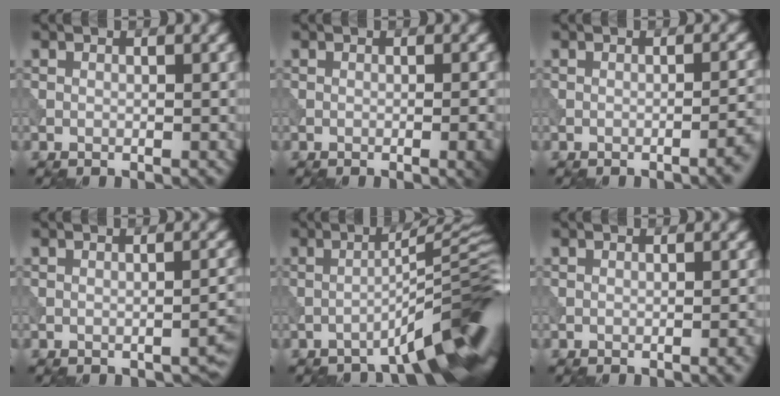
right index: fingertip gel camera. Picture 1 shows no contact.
{"total": 2.5, "force": [-0.6, 0.7, 2.3], "torque": [-0.023, 0.003, -0.009]}
{"total": 2.6, "force": [-1.3, 0.7, 2.2], "torque": [-0.020, 0.010, -0.023]}
{"total": 1.9, "force": [-1.4, 0.5, 1.2], "torque": [-0.012, 0.006, -0.019]}
{"total": 9.0, "force": [-5.3, 1.2, 7.2], "torque": [-0.093, 0.020, -0.086]}
{"total": 1.3, "force": [-0.6, 0.3, 1.1], "torque": [-0.009, 0.004, -0.010]}